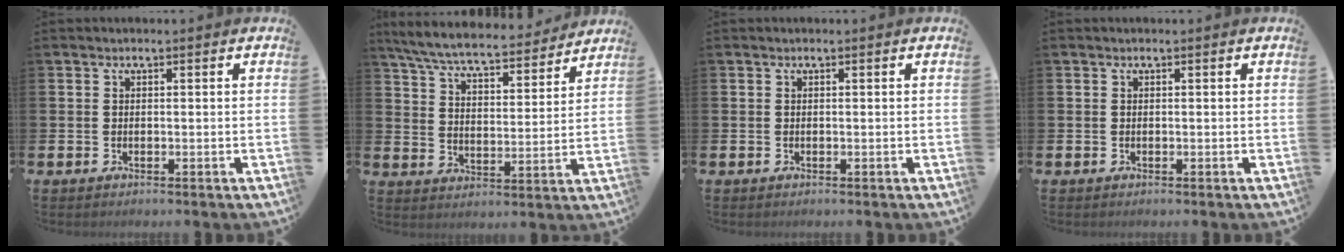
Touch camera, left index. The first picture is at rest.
{"total": 7.5, "force": [7.0, 1.0, 2.5], "torque": [-0.082, -0.044, 0.120]}
{"total": 0.0}
{"total": 0.0}